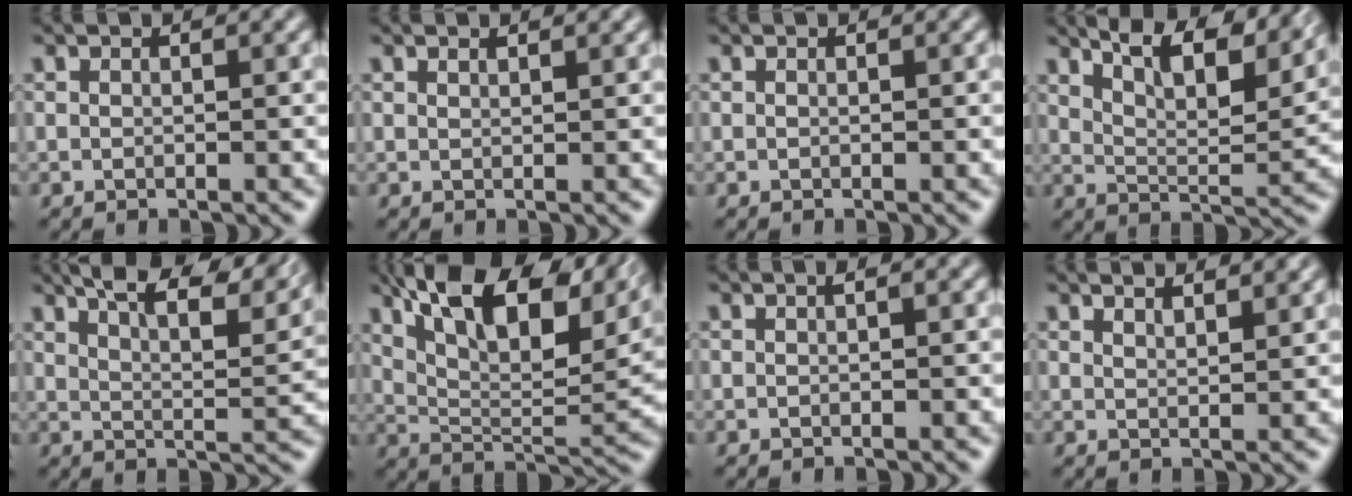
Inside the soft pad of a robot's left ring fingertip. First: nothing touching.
{"total": 1.1, "force": [0.7, 0.4, 0.6], "torque": [-0.002, 0.010, 0.001]}
{"total": 0.0}
{"total": 10.3, "force": [7.2, 3.0, 6.7], "torque": [-0.125, 0.020, 0.106]}
{"total": 11.4, "force": [8.5, 2.8, 7.2], "torque": [-0.123, 0.029, 0.111]}
{"total": 14.6, "force": [7.9, 5.8, 10.8], "torque": [-0.200, 0.038, 0.145]}
{"total": 0.7, "force": [0.2, 0.2, 0.6], "torque": [-0.002, 0.002, -0.002]}
{"total": 2.7, "force": [2.1, 0.9, 1.5], "torque": [-0.006, 0.018, 0.019]}